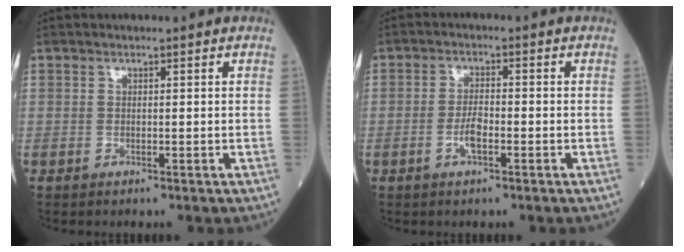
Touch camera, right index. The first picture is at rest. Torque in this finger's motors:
{"motor_torque": [0.05, -0.09, 0.06, 0.02]}